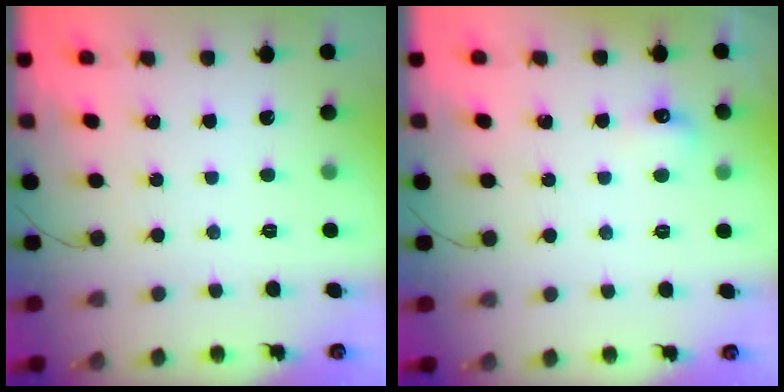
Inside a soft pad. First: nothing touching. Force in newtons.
{"total": 4.8, "press": 4.6, "slide": 1.3}